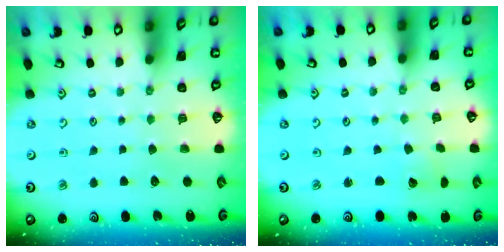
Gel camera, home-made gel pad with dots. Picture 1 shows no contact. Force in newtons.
{"total": 1.7, "press": 1.7, "slide": 0.1}